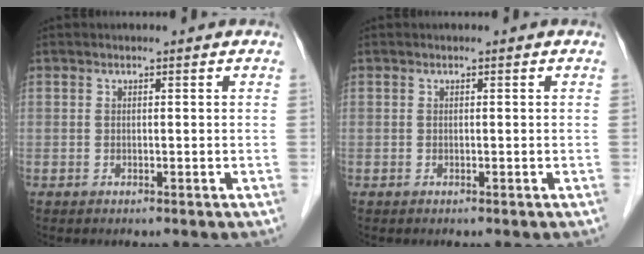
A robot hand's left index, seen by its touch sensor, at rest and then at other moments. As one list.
[{"total": 0.0}]